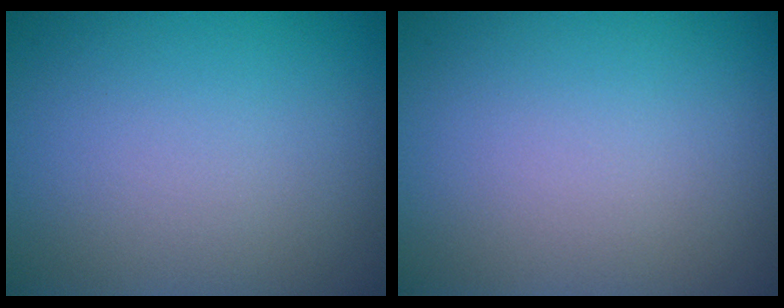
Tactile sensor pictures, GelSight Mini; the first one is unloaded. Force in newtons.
{"total": 0.0}